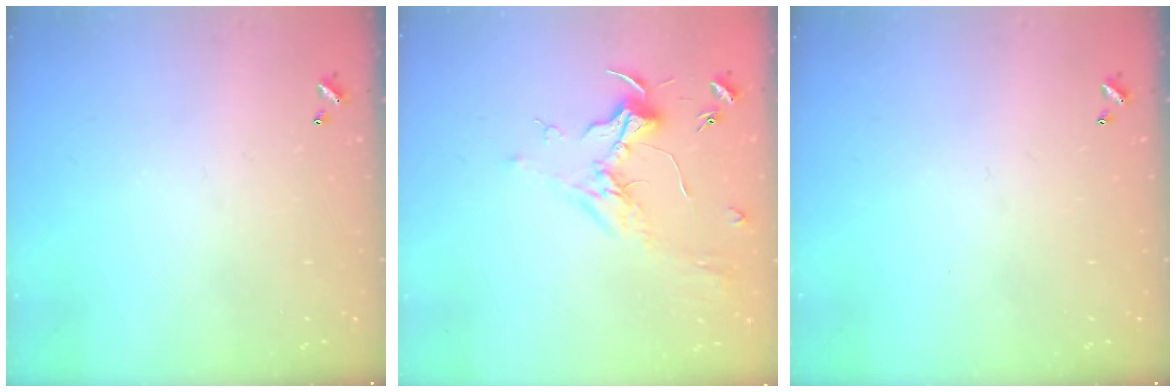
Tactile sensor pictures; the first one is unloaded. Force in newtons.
{"total": 1.8, "press": 1.7, "slide": 0.6}
{"total": 0.0}